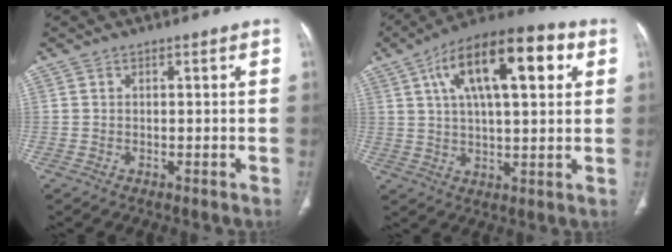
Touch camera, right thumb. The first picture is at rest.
{"total": 19.8, "force": [6.9, 7.9, 16.8], "torque": [-0.258, 0.014, 0.104]}